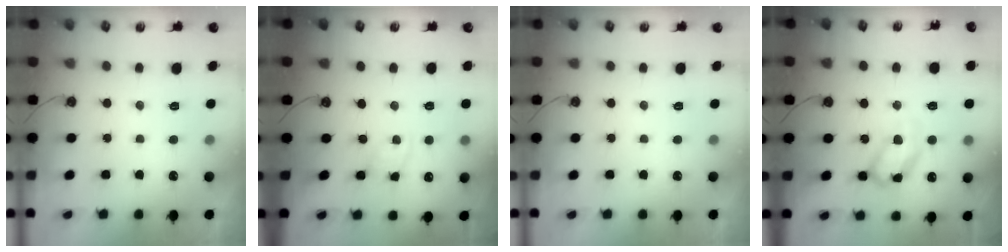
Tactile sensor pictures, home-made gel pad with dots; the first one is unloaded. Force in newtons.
{"total": 1.7, "press": 1.7, "slide": 0.3}
{"total": 0.0}
{"total": 13.3, "press": 13.3, "slide": 1.2}